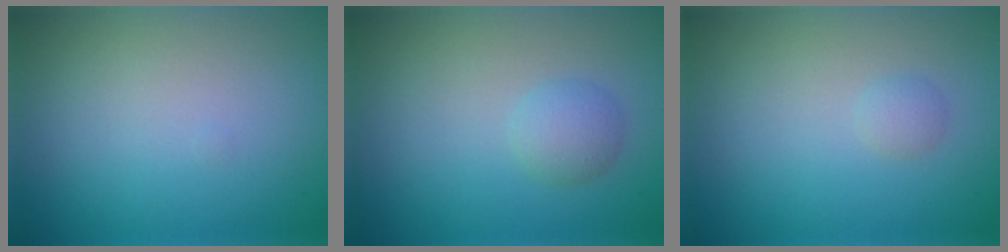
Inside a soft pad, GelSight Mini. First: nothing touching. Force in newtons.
{"total": 1.9, "press": 1.9, "slide": 0.1}
{"total": 0.9, "press": 0.9, "slide": 0.0}